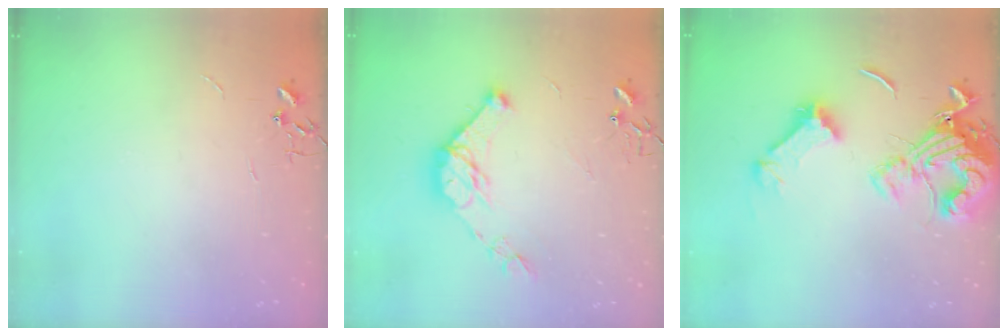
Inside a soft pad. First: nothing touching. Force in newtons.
{"total": 13.7, "press": 13.7, "slide": 0.7}
{"total": 18.4, "press": 18.3, "slide": 1.9}